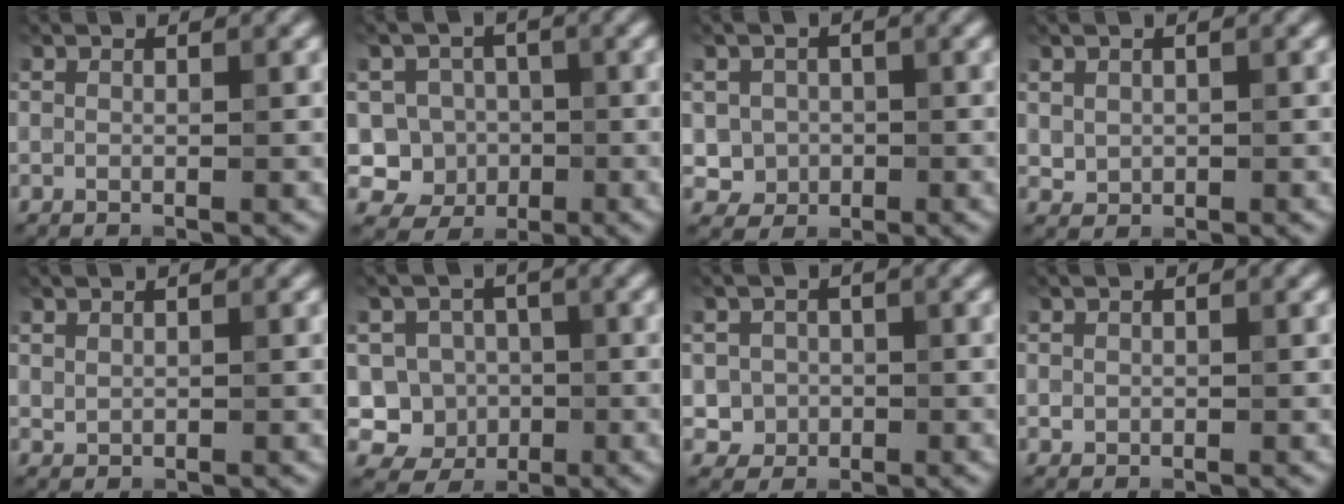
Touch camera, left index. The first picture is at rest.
{"total": 4.6, "force": [-1.1, 4.3, 1.1], "torque": [0.006, 0.010, -0.038]}
{"total": 2.5, "force": [-0.2, 2.5, 0.5], "torque": [0.004, -0.004, -0.008]}
{"total": 1.2, "force": [0.3, 1.1, 0.4], "torque": [-0.007, -0.005, 0.011]}
{"total": 0.7, "force": [0.4, 0.4, 0.2], "torque": [-0.004, -0.002, 0.013]}
{"total": 5.4, "force": [-1.4, 5.1, 1.1], "torque": [0.010, 0.004, -0.049]}
{"total": 2.4, "force": [-0.4, 2.4, 0.3], "torque": [0.013, -0.001, -0.010]}
{"total": 0.6, "force": [0.1, 0.6, 0.1], "torque": [0.003, -0.003, 0.002]}